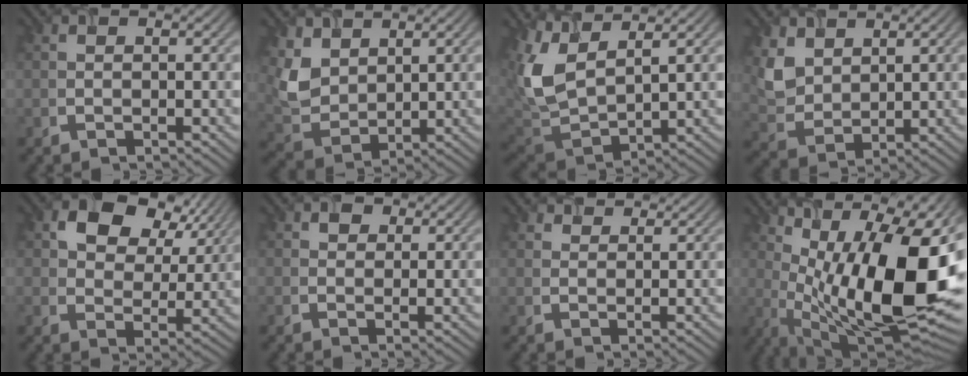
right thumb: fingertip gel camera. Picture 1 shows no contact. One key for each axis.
{"total": 5.8, "fx": 3.4, "fy": 3.9, "fz": 2.6, "tx": -0.082, "ty": -0.009, "tz": 0.081}
{"total": 9.3, "fx": 4.3, "fy": 4.5, "fz": 6.9, "tx": -0.191, "ty": 0.002, "tz": 0.093}
{"total": 4.9, "fx": 3.1, "fy": 3.3, "fz": 1.9, "tx": -0.064, "ty": -0.010, "tz": 0.078}
{"total": 9.0, "fx": 4.8, "fy": 6.0, "fz": 4.8, "tx": -0.089, "ty": -0.006, "tz": 0.085}
{"total": 1.4, "fx": 0.8, "fy": 1.0, "fz": 0.3, "tx": -0.003, "ty": -0.006, "tz": 0.020}
{"total": 1.9, "fx": 1.8, "fy": 0.5, "fz": -0.2, "tx": -0.005, "ty": -0.004, "tz": 0.043}
{"total": 20.0, "fx": 2.1, "fy": 8.5, "fz": 17.9, "tx": -0.272, "ty": 0.003, "tz": 0.043}